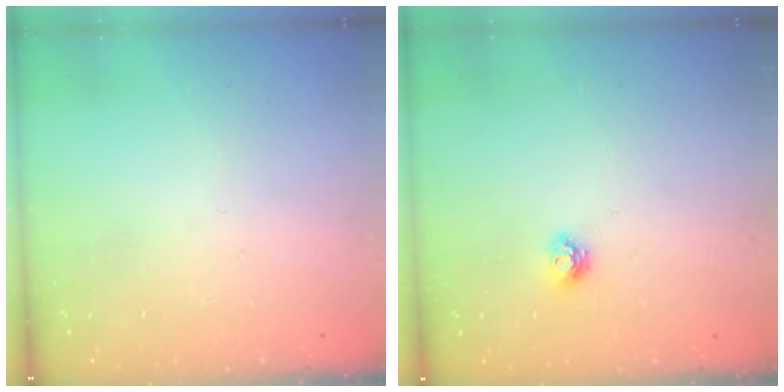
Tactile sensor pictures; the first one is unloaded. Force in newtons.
{"total": 5.6, "press": 5.5, "slide": 0.7}